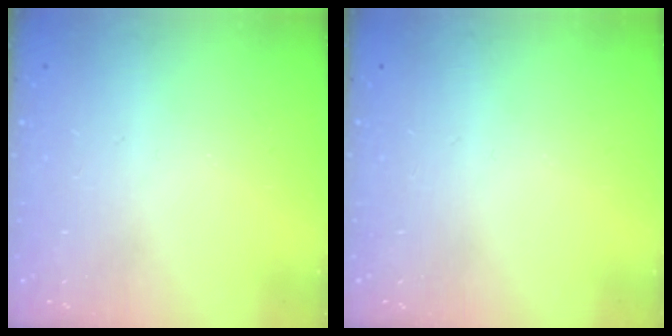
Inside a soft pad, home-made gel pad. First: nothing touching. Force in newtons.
{"total": 0.0}